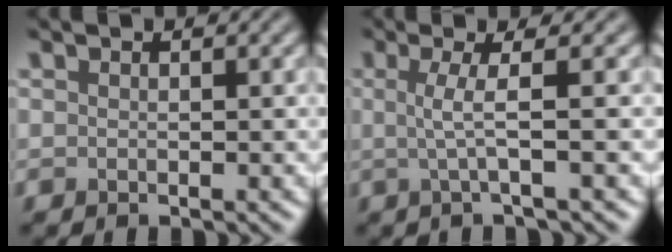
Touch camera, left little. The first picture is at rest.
{"total": 2.9, "force": [-0.3, 0.5, 2.9], "torque": [-0.052, 0.001, -0.010]}